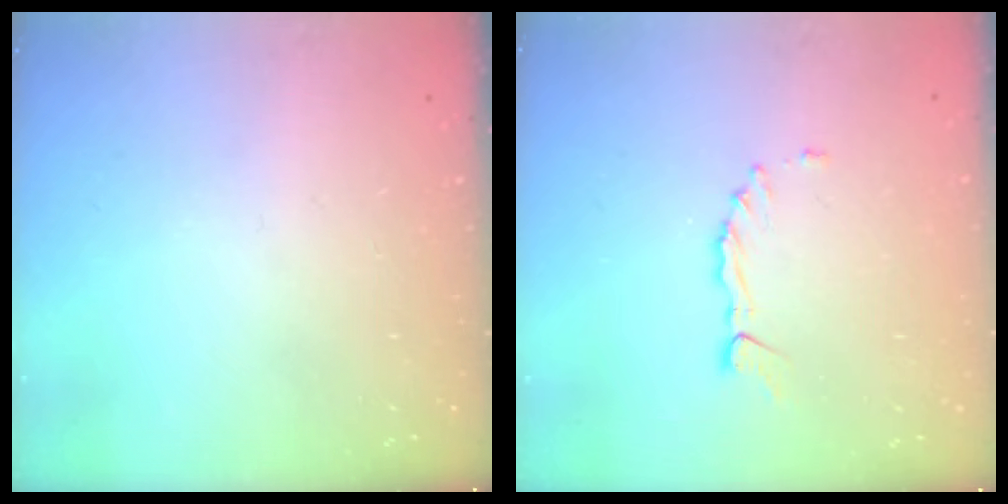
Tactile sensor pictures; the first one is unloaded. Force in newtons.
{"total": 1.7, "press": 1.6, "slide": 0.2}